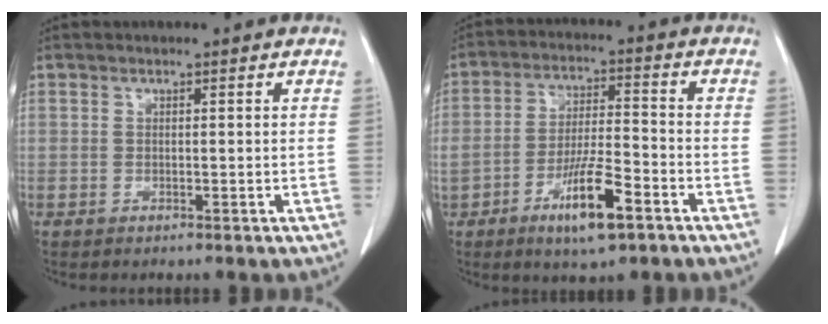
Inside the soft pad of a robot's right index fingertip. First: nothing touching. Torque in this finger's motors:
{"motor_torque": [1.90, -0.24, 0.64, 0.18]}